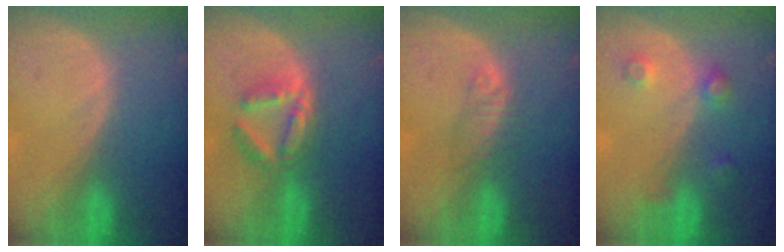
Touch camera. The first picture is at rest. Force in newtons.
{"total": 5.4, "press": 5.3, "slide": 1.0}
{"total": 2.3, "press": 2.1, "slide": 0.8}
{"total": 3.5, "press": 3.3, "slide": 1.2}